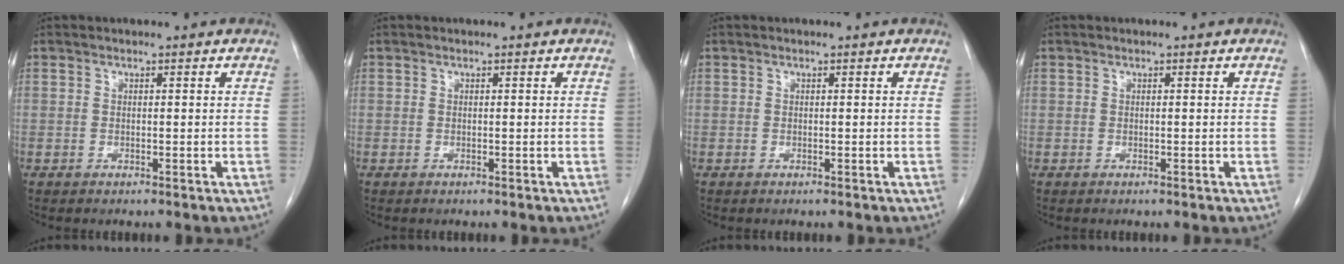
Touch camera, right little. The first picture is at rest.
{"total": 0.0}
{"total": 0.0}
{"total": 0.0}